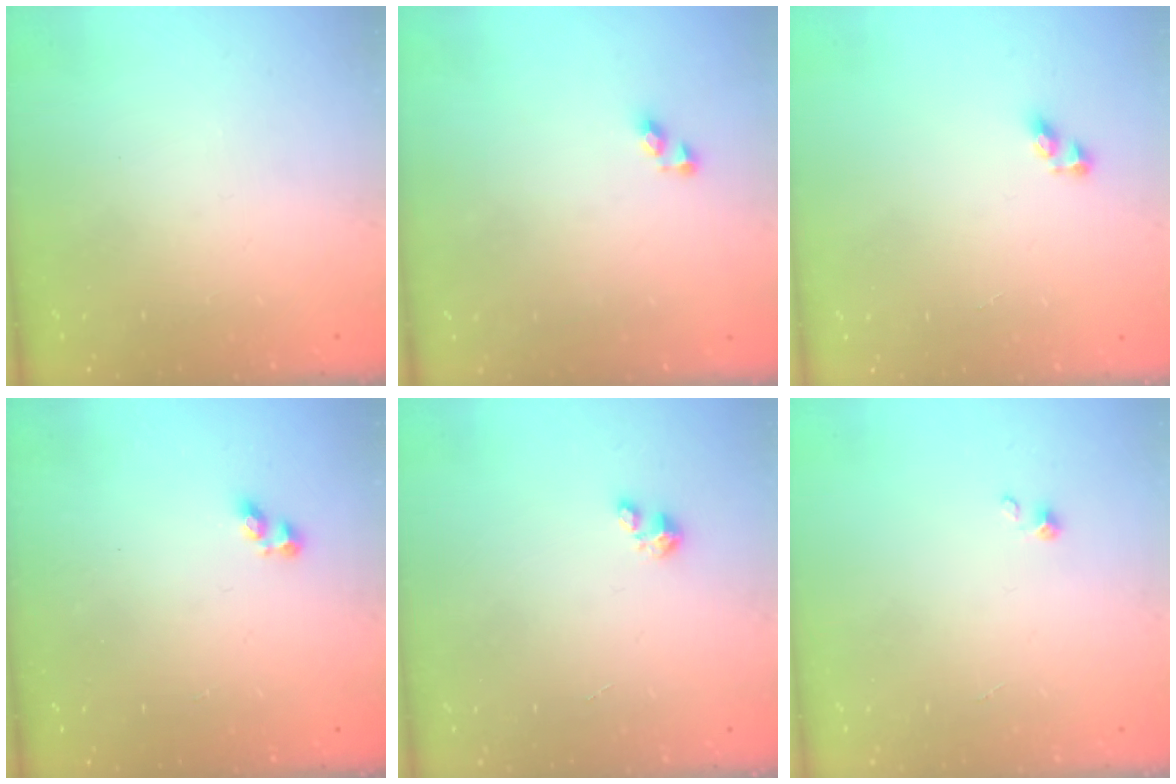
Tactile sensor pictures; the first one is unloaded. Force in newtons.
{"total": 3.7, "press": 3.7, "slide": 0.1}
{"total": 4.4, "press": 4.4, "slide": 0.1}
{"total": 1.9, "press": 1.9, "slide": 0.3}
{"total": 1.5, "press": 1.5, "slide": 0.1}
{"total": 0.7, "press": 0.7, "slide": 0.1}